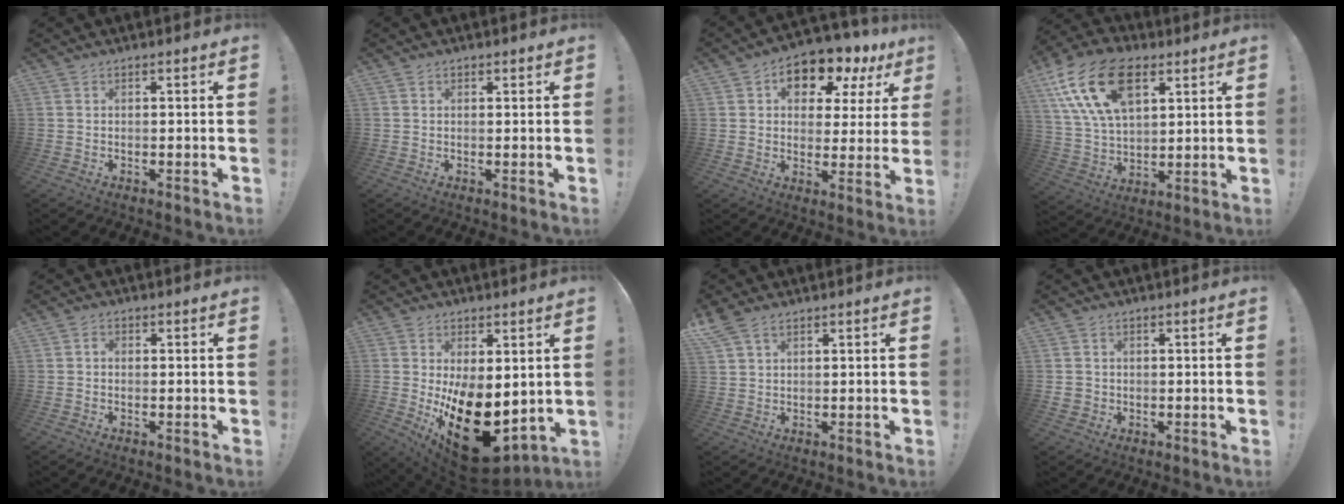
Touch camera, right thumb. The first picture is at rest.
{"total": 0.6, "force": [0.5, 0.3, 0.2], "torque": [-0.002, -0.001, 0.009]}
{"total": 10.1, "force": [6.3, 5.9, 5.2], "torque": [-0.070, -0.048, 0.110]}
{"total": 21.2, "force": [9.6, 12.7, 14.0], "torque": [-0.272, -0.037, 0.173]}
{"total": 1.2, "force": [-0.5, 0.7, 0.8], "torque": [-0.023, 0.009, -0.008]}
{"total": 19.4, "force": [-4.1, 10.6, 15.8], "torque": [-0.250, 0.014, -0.046]}
{"total": 4.7, "force": [3.3, 2.4, 2.3], "torque": [-0.044, -0.010, 0.065]}
{"total": 2.5, "force": [0.3, 2.4, 0.7], "torque": [-0.015, 0.004, 0.008]}